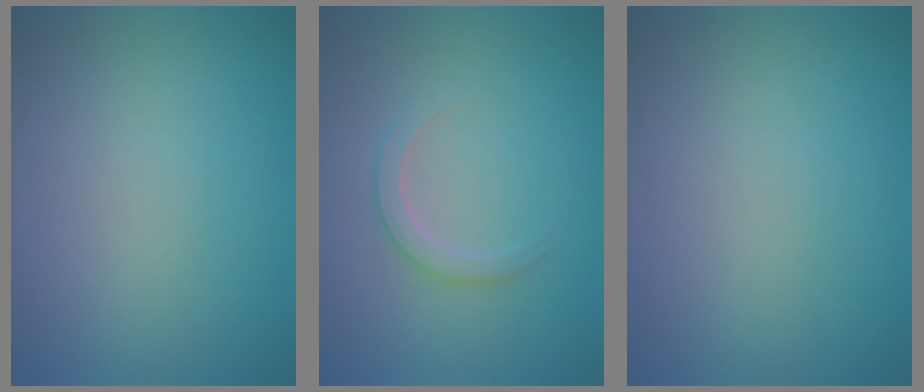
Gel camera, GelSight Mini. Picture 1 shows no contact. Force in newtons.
{"total": 1.9, "press": 1.9, "slide": 0.2}
{"total": 0.0}